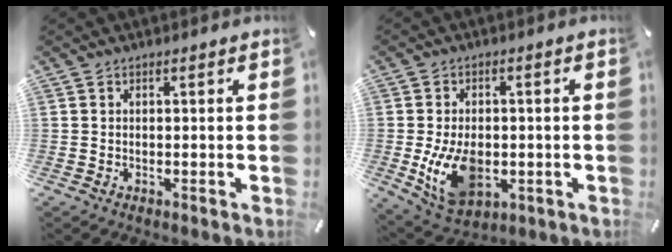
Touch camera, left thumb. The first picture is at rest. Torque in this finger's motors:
{"motor_torque": [2.08, 2.28, 1.14, 0.24, 0.17]}